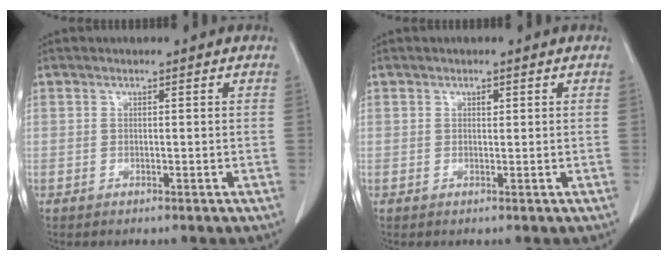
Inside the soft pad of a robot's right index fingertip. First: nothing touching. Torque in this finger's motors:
{"motor_torque": [0.09, -0.06, 0.02, 0.01]}